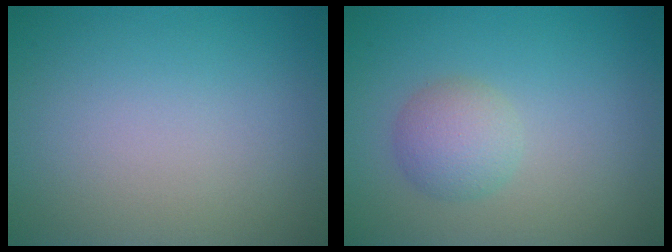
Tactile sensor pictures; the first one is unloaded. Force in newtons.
{"total": 2.7, "press": 2.7, "slide": 0.0}